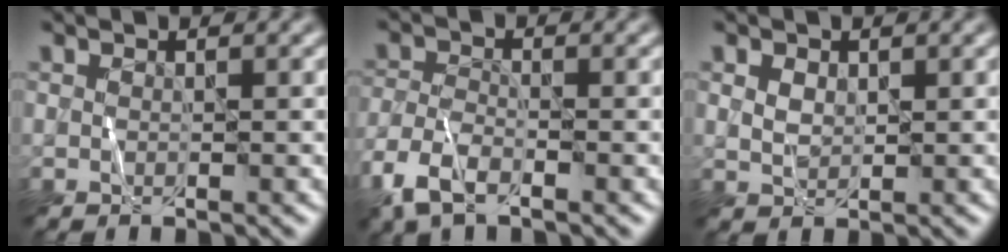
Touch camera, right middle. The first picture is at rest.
{"total": 3.9, "force": [-2.8, 1.6, 2.2], "torque": [-0.053, -0.007, -0.065]}
{"total": 0.9, "force": [0.3, 0.7, 0.6], "torque": [-0.014, -0.001, 0.011]}